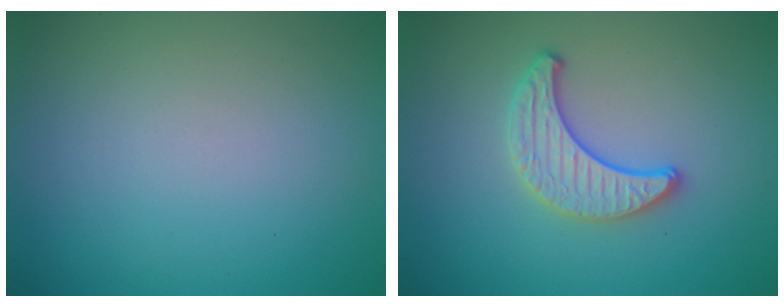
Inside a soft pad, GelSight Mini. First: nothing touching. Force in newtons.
{"total": 3.0, "press": 2.8, "slide": 0.9}